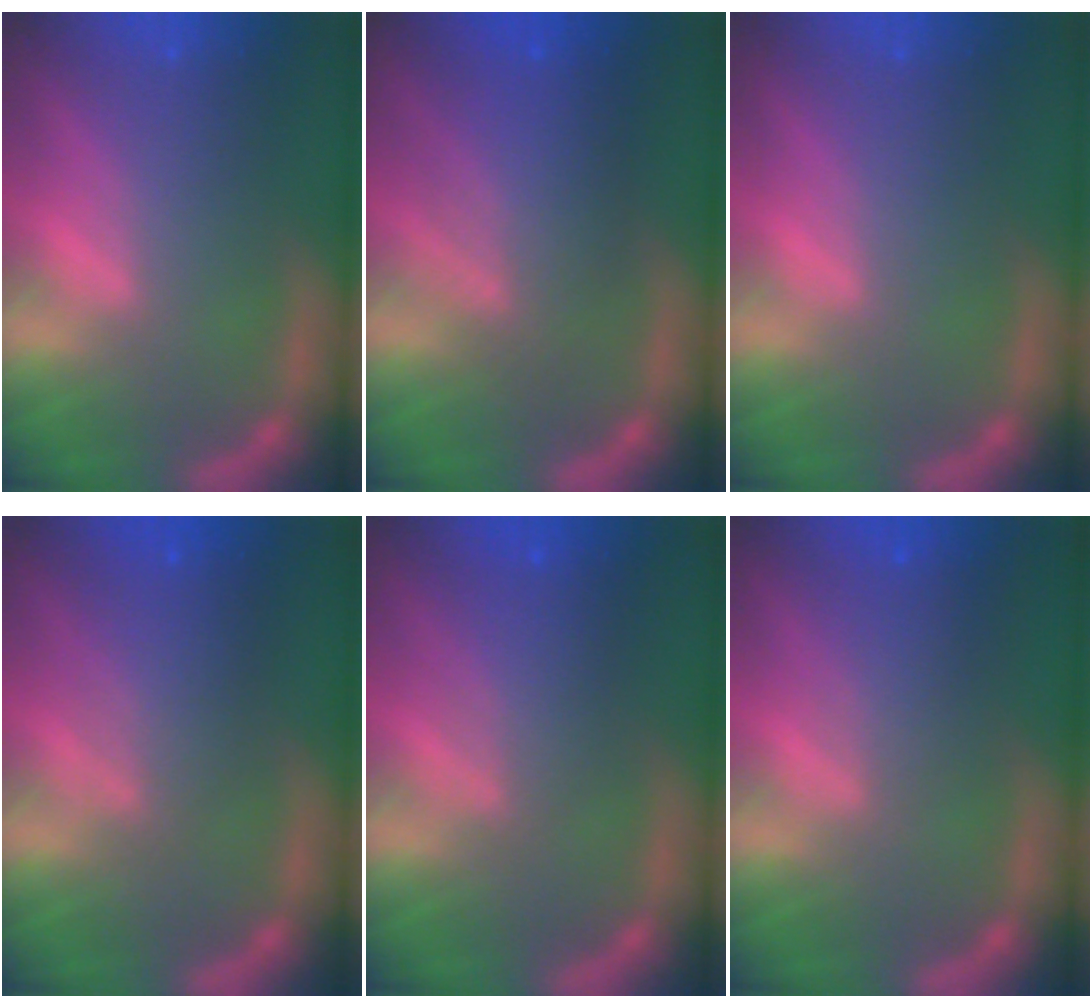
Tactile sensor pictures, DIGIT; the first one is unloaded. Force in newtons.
{"total": 6.0}
{"total": 0.0}
{"total": 4.1}
{"total": 3.6}
{"total": 2.5}